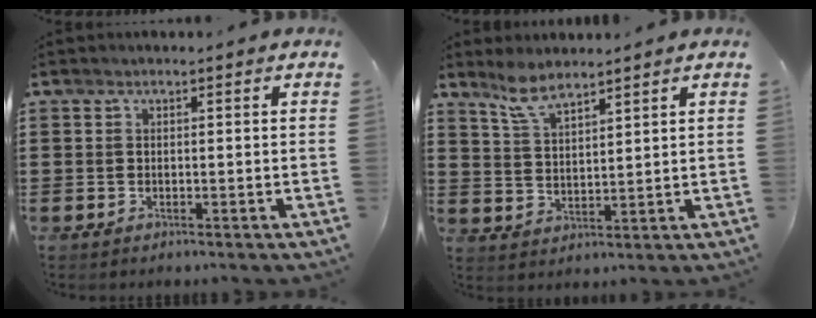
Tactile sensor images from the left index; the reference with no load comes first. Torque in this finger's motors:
{"motor_torque": [2.14, 0.00, -0.40, -0.15]}